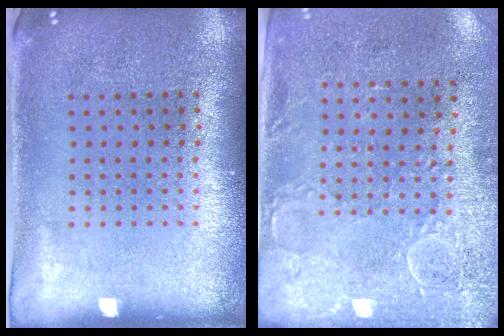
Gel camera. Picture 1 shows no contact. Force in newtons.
{"total": 3.0, "press": 2.2, "slide": 2.0}